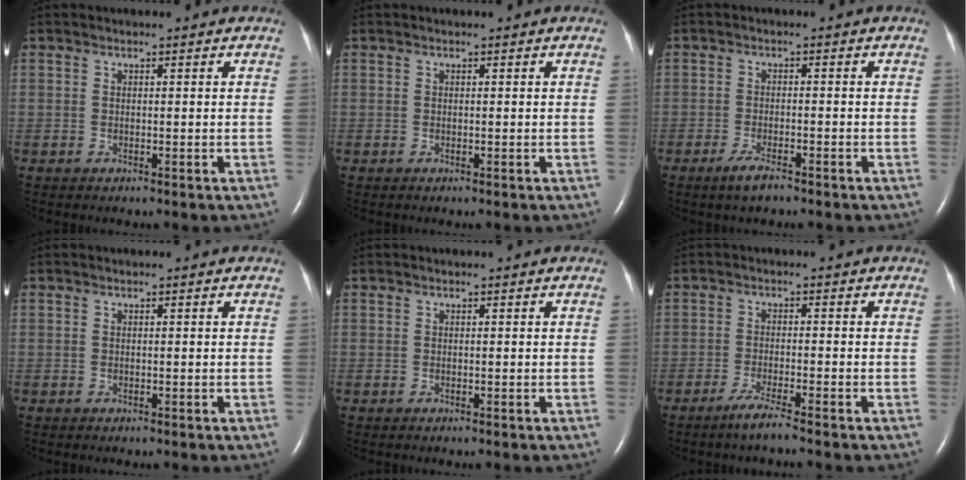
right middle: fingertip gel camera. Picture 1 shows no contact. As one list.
[{"total": 0.0}, {"total": 3.2, "force": [-2.3, 0.6, 2.1], "torque": [-0.051, -0.005, -0.042]}, {"total": 0.0}, {"total": 0.0}, {"total": 3.3, "force": [-2.5, -0.5, 2.0], "torque": [-0.050, -0.009, -0.052]}]